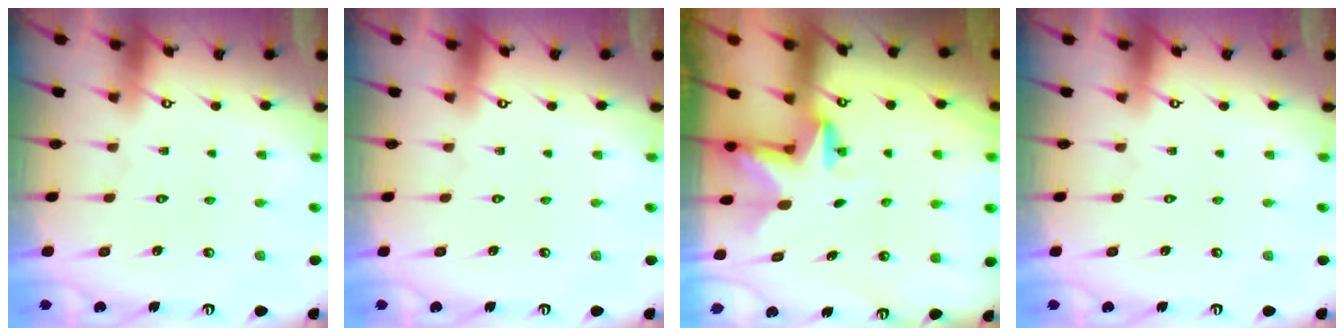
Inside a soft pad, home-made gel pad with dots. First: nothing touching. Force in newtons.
{"total": 0.0}
{"total": 2.9, "press": 2.9, "slide": 0.2}
{"total": 0.0}